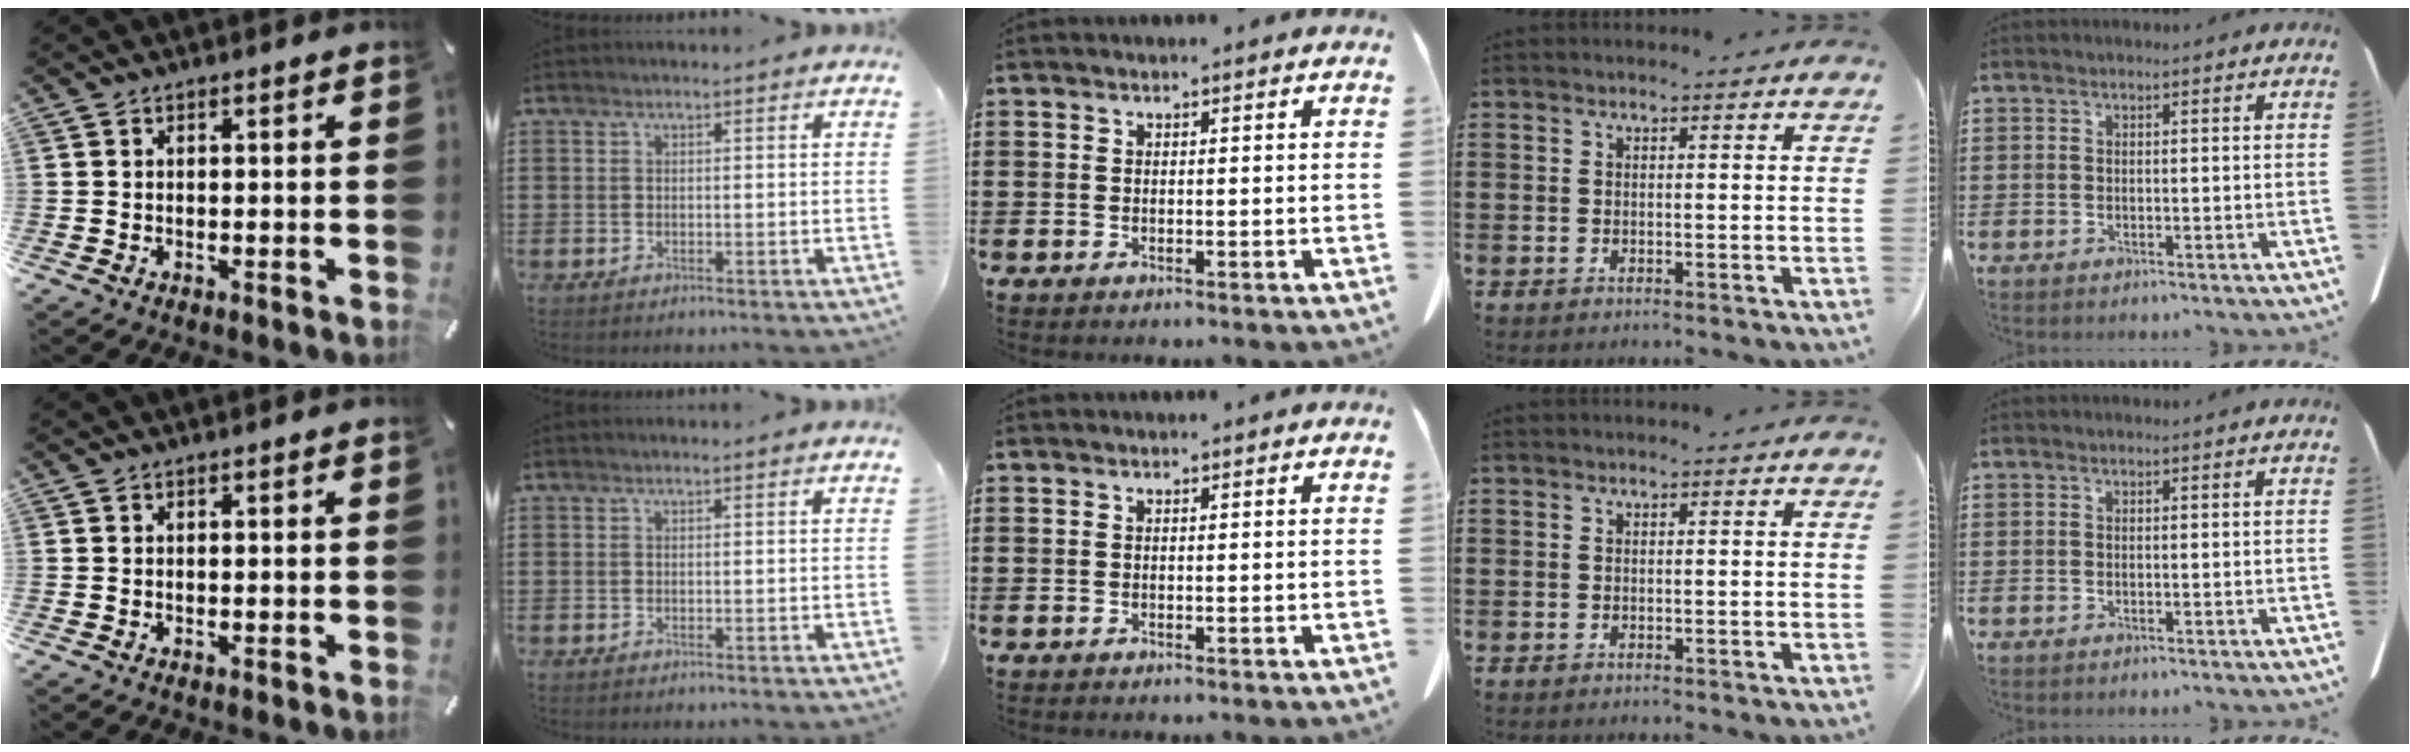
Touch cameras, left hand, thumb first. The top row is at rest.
{}